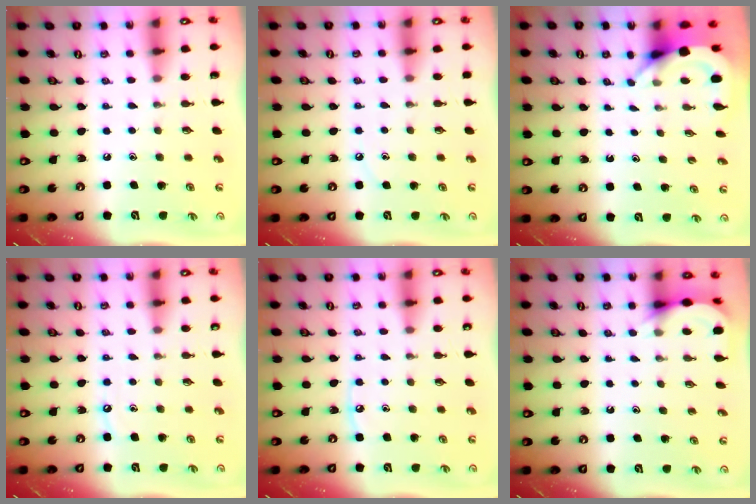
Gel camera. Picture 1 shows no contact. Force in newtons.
{"total": 4.3, "press": 4.3, "slide": 0.6}
{"total": 3.5, "press": 3.5, "slide": 0.2}
{"total": 4.3, "press": 4.2, "slide": 0.6}
{"total": 3.8, "press": 3.8, "slide": 0.5}
{"total": 4.0, "press": 3.9, "slide": 0.6}